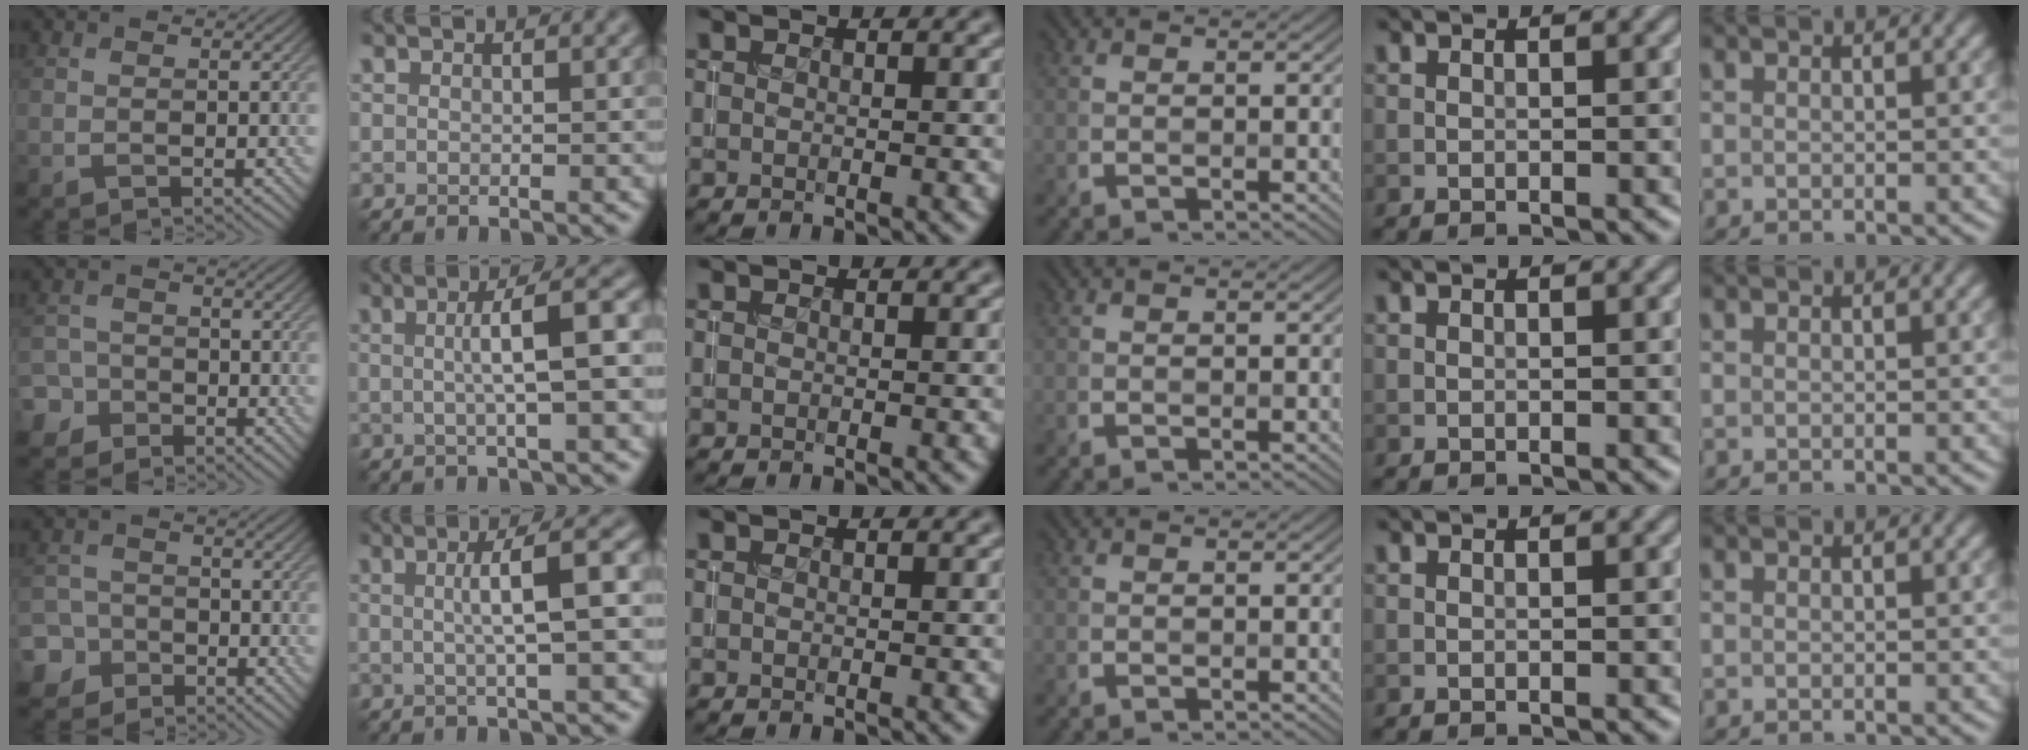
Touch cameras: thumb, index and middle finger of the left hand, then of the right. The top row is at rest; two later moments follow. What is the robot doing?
{"motion": "insert", "object": "coin"}